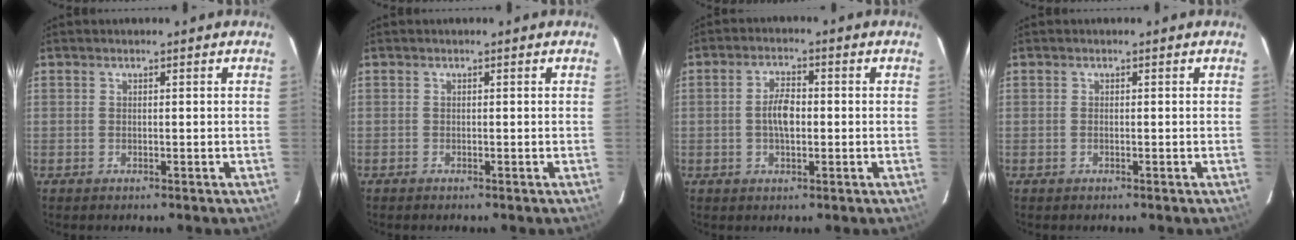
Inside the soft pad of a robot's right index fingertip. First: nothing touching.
{"total": 0.0}
{"total": 4.7, "force": [-0.4, 2.2, 4.1], "torque": [-0.078, 0.008, -0.007]}
{"total": 0.0}